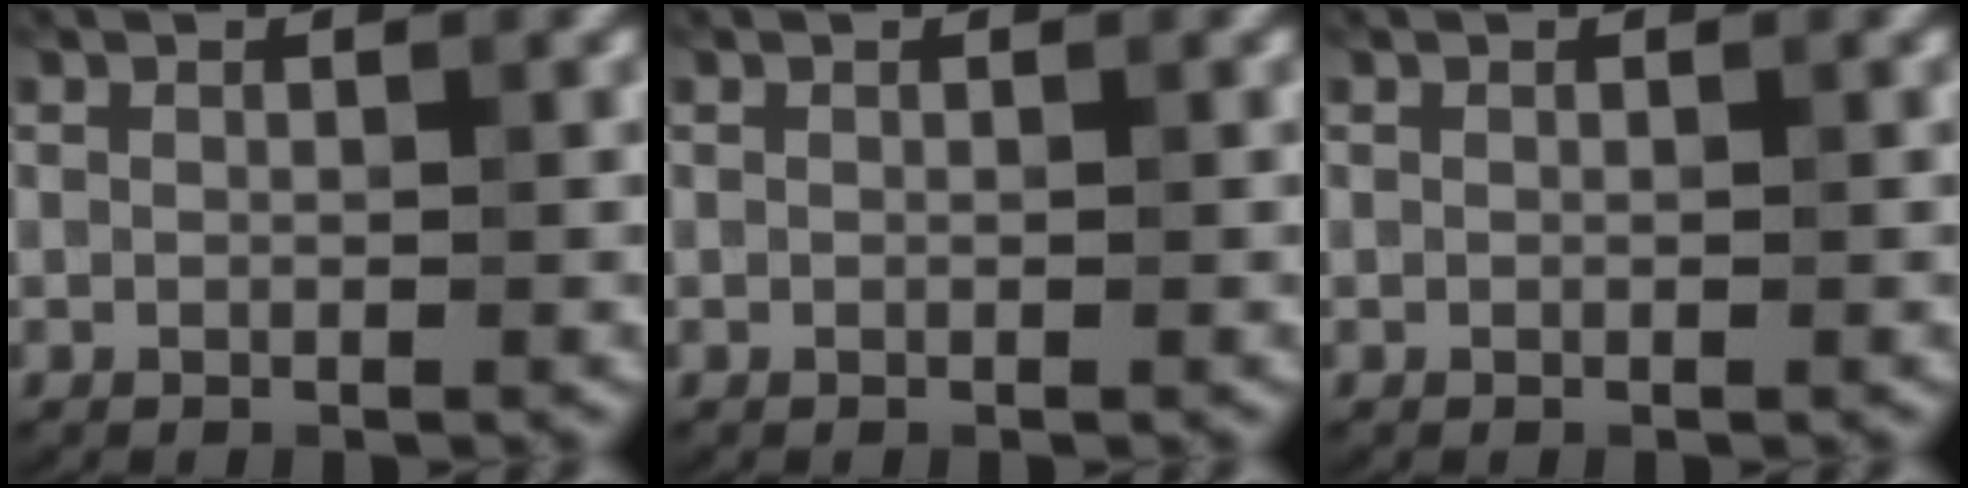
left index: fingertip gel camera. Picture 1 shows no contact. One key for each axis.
{"total": 0.0}
{"total": 0.0}